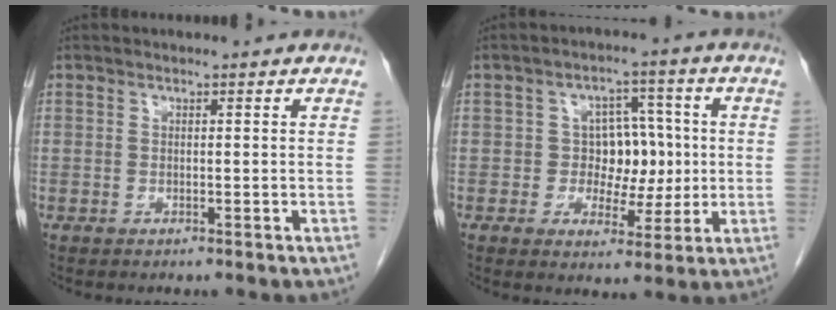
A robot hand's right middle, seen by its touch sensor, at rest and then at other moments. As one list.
[{"total": 6.8, "force": [0.1, 5.1, 4.6], "torque": [-0.055, 0.021, 0.008]}]